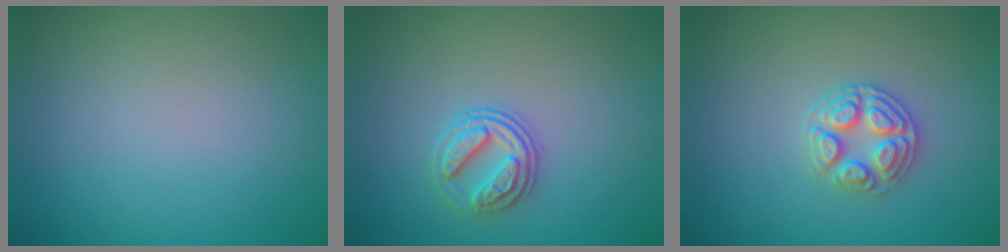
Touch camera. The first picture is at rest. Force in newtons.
{"total": 2.7, "press": 2.6, "slide": 0.9}
{"total": 2.9, "press": 2.8, "slide": 0.3}